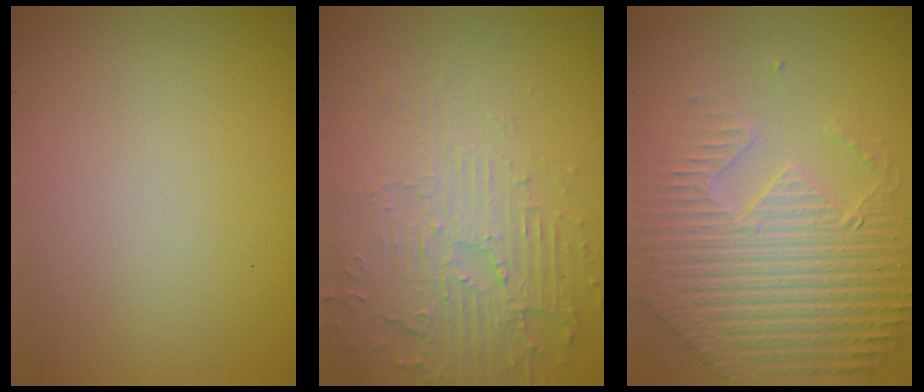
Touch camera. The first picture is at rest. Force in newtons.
{"total": 5.5, "press": 3.6, "slide": 4.1}
{"total": 6.6, "press": 5.3, "slide": 4.0}